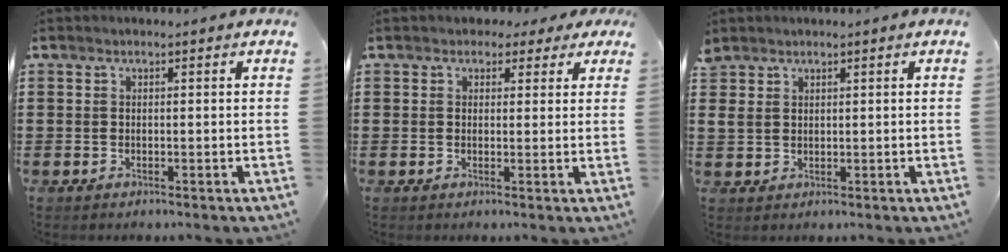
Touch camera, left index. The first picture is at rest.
{"total": 2.1, "force": [1.4, 1.5, 0.5], "torque": [-0.011, 0.008, 0.024]}
{"total": 2.0, "force": [1.4, 1.3, 0.4], "torque": [-0.014, 0.006, 0.028]}